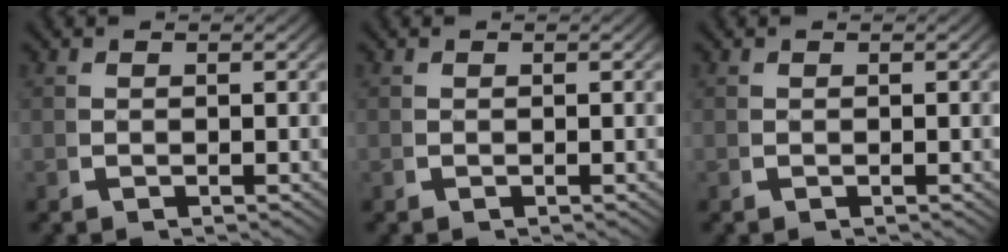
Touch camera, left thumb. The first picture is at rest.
{"total": 0.0}
{"total": 0.0}